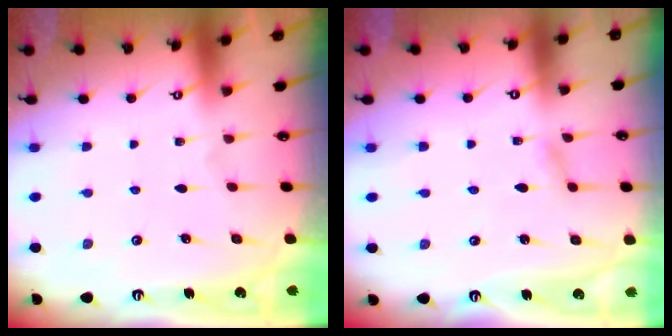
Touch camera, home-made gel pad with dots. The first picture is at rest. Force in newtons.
{"total": 2.5, "press": 2.5, "slide": 0.2}